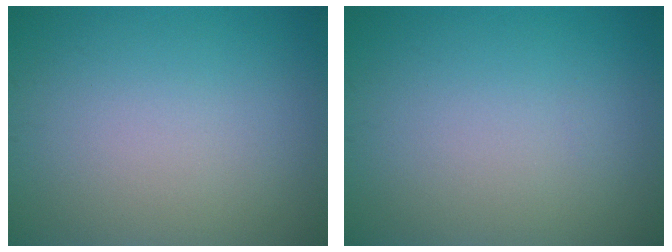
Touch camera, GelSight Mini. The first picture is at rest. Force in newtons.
{"total": 0.0}